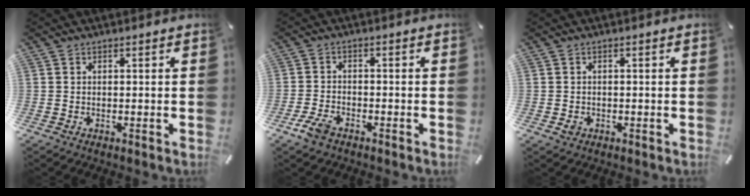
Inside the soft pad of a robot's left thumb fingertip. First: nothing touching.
{"total": 4.3, "force": [-2.9, 2.2, 2.4], "torque": [-0.064, 0.007, -0.059]}
{"total": 1.7, "force": [-0.6, 1.3, 1.0], "torque": [-0.017, 0.003, -0.011]}